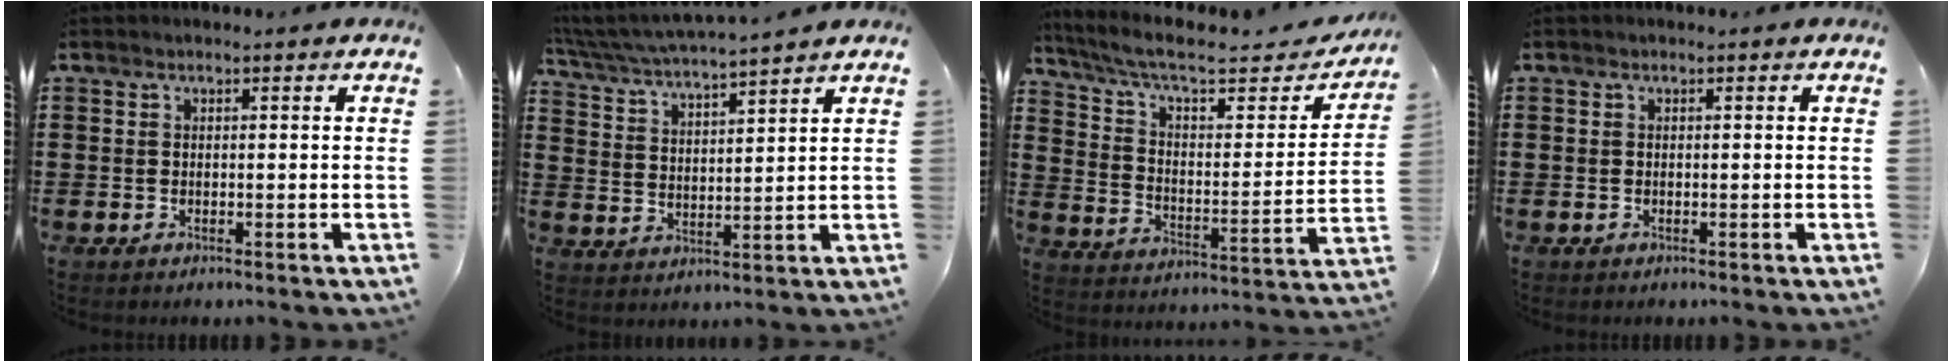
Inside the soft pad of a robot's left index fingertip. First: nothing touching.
{"total": 4.5, "force": [4.3, -0.4, 1.2], "torque": [-0.045, -0.031, 0.069]}
{"total": 7.7, "force": [6.0, 1.5, 4.6], "torque": [-0.113, -0.037, 0.099]}
{"total": 0.0}